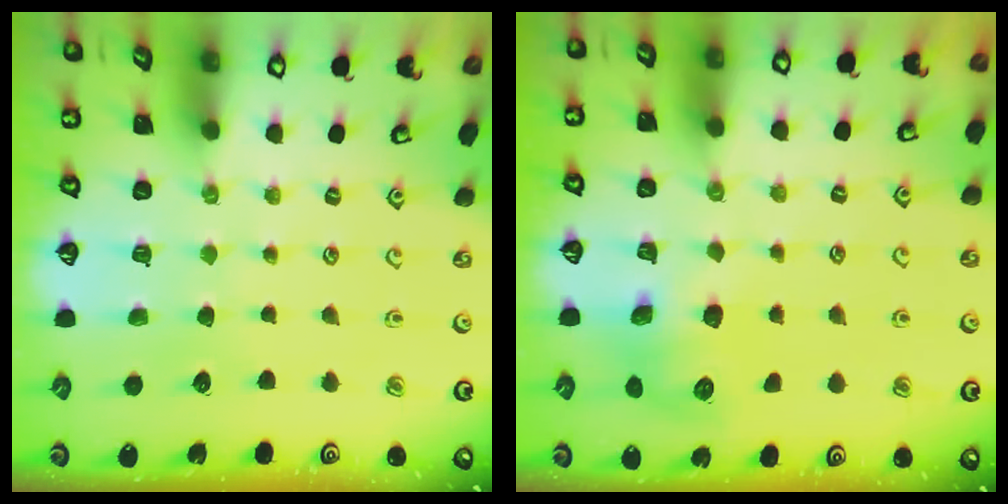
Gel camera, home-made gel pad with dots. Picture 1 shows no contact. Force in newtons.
{"total": 7.5, "press": 7.5, "slide": 0.3}